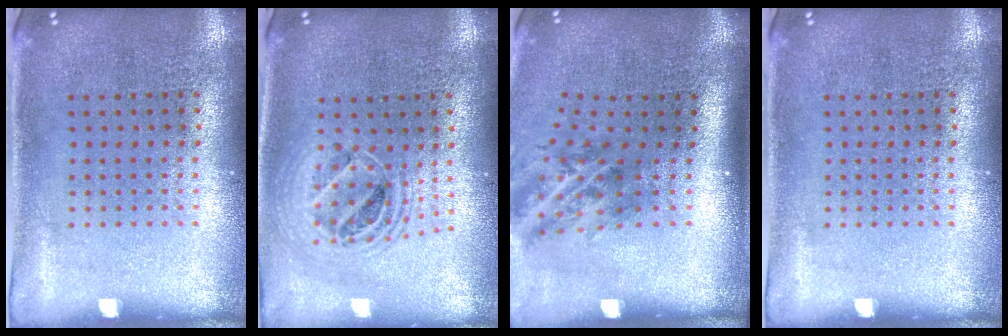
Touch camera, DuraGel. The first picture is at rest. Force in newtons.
{"total": 1.8, "press": 1.5, "slide": 1.1}
{"total": 1.9, "press": 1.1, "slide": 1.5}
{"total": 0.0}